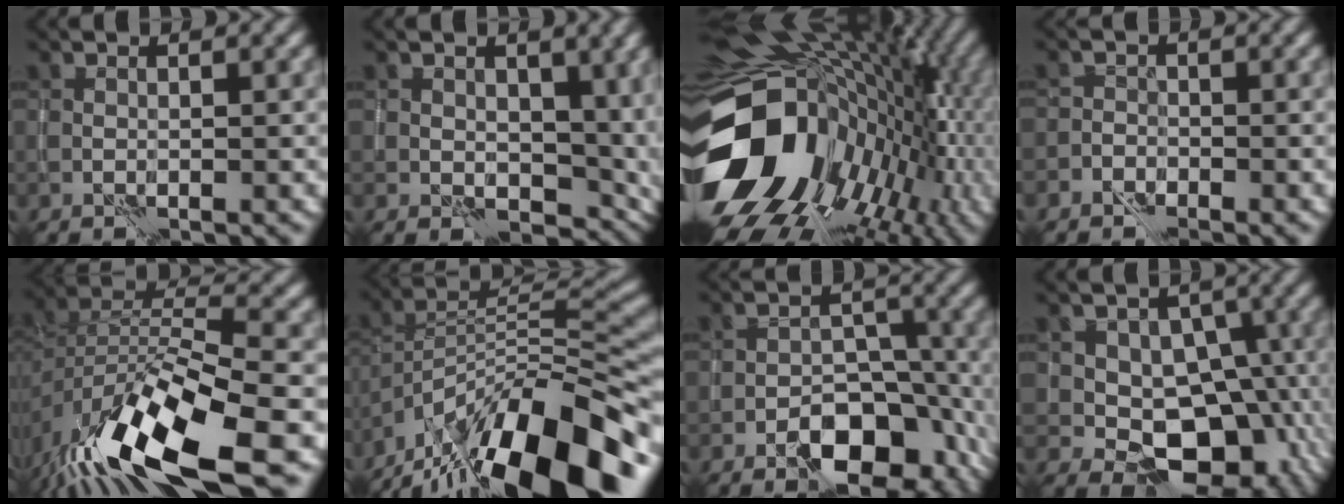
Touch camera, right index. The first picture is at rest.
{"total": 6.4, "force": [0.1, 4.4, 4.6], "torque": [-0.045, -0.014, 0.004]}
{"total": 18.0, "force": [-2.3, 13.5, 11.6], "torque": [-0.240, -0.038, -0.014]}
{"total": 1.4, "force": [-1.2, 0.7, -0.2], "torque": [0.021, 0.009, -0.031]}
{"total": 12.8, "force": [-7.6, 4.8, 9.1], "torque": [-0.168, -0.012, -0.136]}
{"total": 16.7, "force": [-12.3, 4.8, 10.2], "torque": [-0.191, 0.015, -0.212]}
{"total": 9.7, "force": [-5.6, 5.3, 5.8], "torque": [-0.061, 0.005, -0.090]}
{"total": 9.9, "force": [-1.4, 7.3, 6.6], "torque": [-0.064, -0.013, -0.019]}